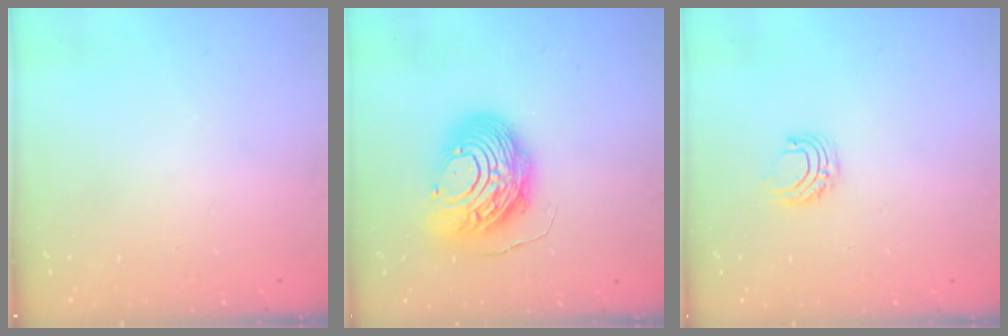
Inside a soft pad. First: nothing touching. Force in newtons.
{"total": 13.7, "press": 13.6, "slide": 1.4}
{"total": 5.8, "press": 5.8, "slide": 0.6}